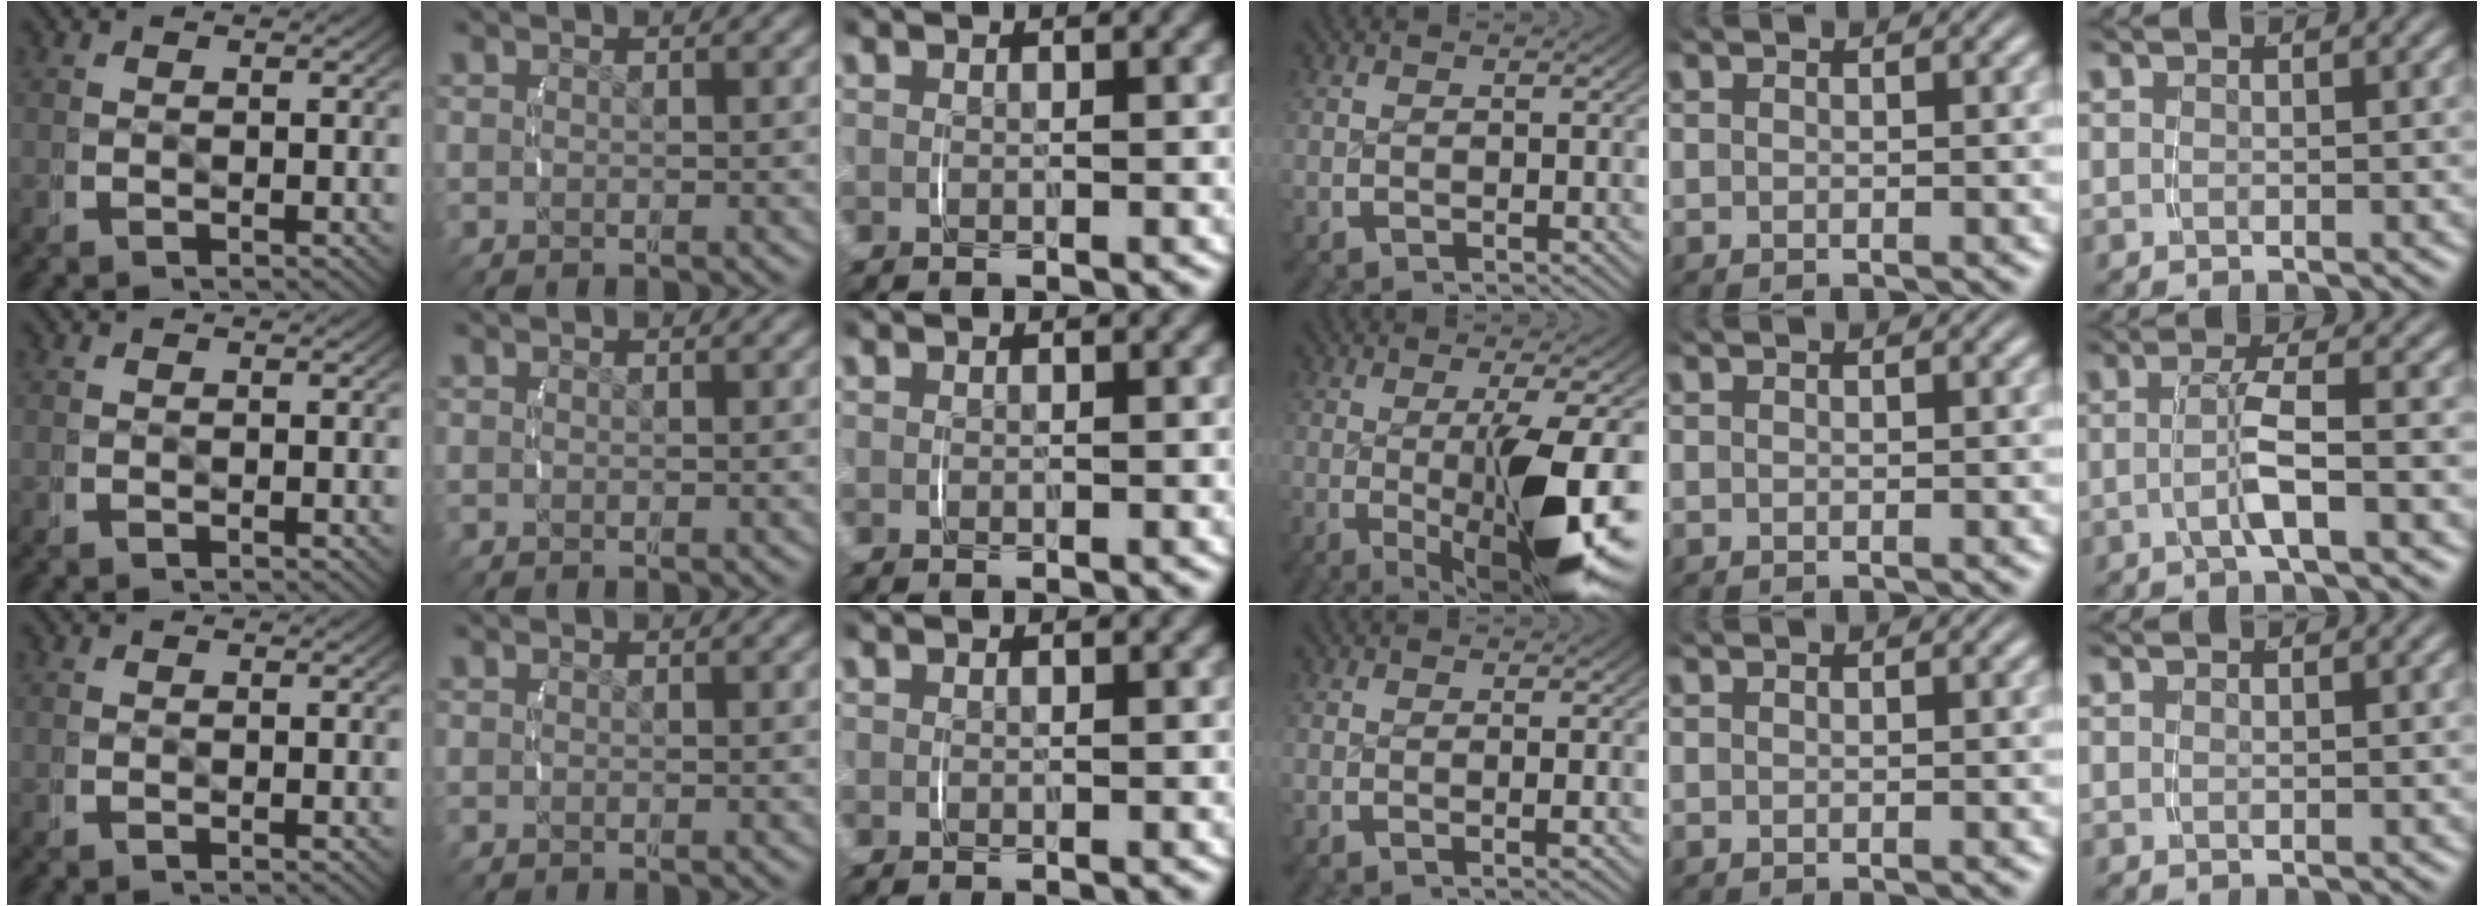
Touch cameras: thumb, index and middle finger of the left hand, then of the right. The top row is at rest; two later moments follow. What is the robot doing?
{"motion": "lift_and_place", "object": "jar lid"}